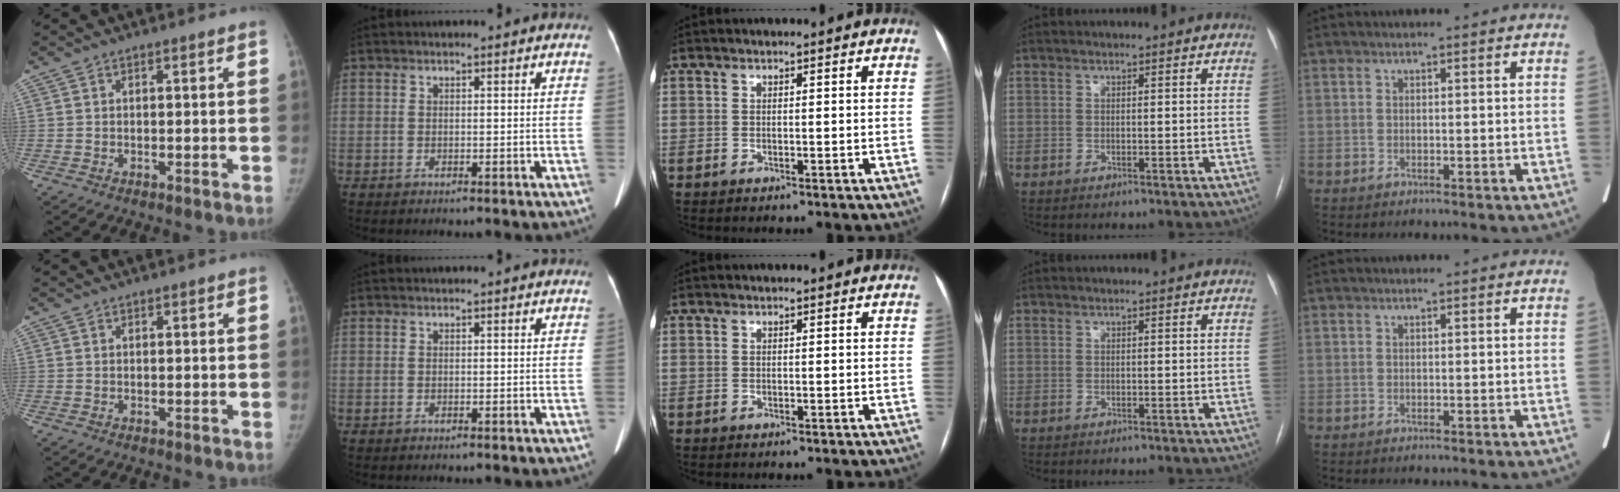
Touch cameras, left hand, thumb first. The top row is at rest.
{}